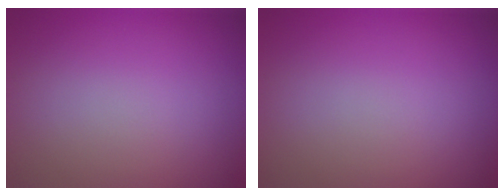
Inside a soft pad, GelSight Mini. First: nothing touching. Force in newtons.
{"total": 0.0}